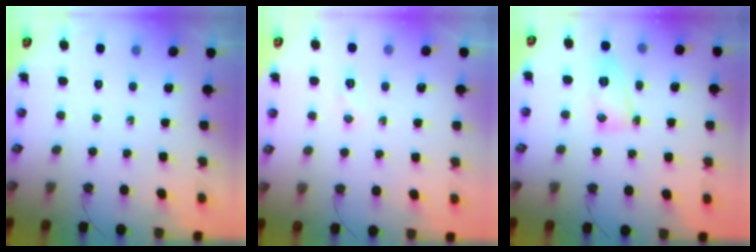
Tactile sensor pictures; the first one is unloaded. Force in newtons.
{"total": 4.9, "press": 3.6, "slide": 3.3}
{"total": 6.3, "press": 6.2, "slide": 1.1}